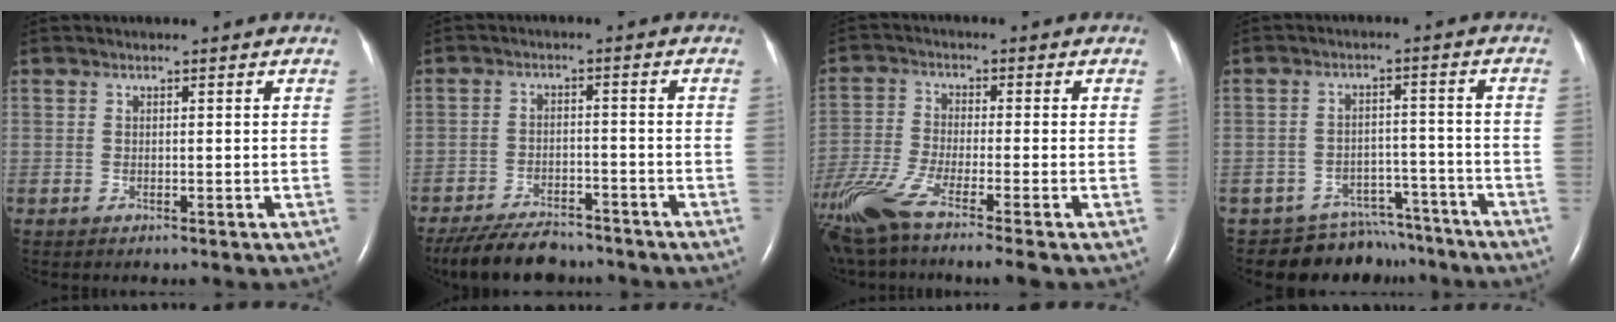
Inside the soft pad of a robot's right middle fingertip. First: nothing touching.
{"total": 10.3, "force": [-9.0, 3.1, 4.1], "torque": [-0.071, -0.013, -0.143]}
{"total": 12.4, "force": [-9.1, 0.0, 8.5], "torque": [-0.182, -0.036, -0.168]}
{"total": 9.0, "force": [-8.0, 4.2, -0.2], "torque": [0.016, 0.029, -0.106]}